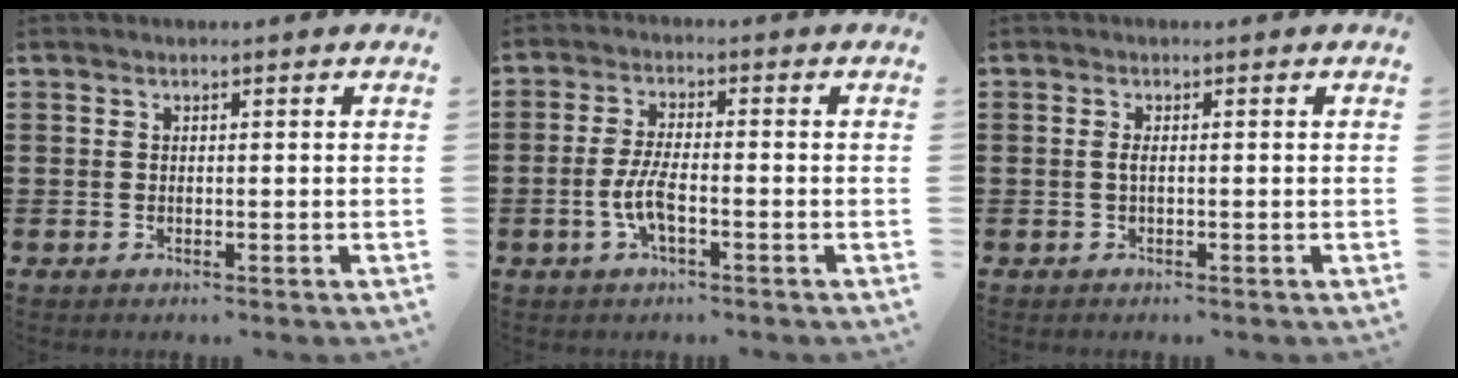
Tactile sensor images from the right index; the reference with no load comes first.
{"total": 5.0, "force": [-1.6, 1.4, 4.6], "torque": [-0.106, -0.004, -0.037]}
{"total": 1.1, "force": [-0.3, 0.2, 1.0], "torque": [-0.028, -0.005, -0.007]}